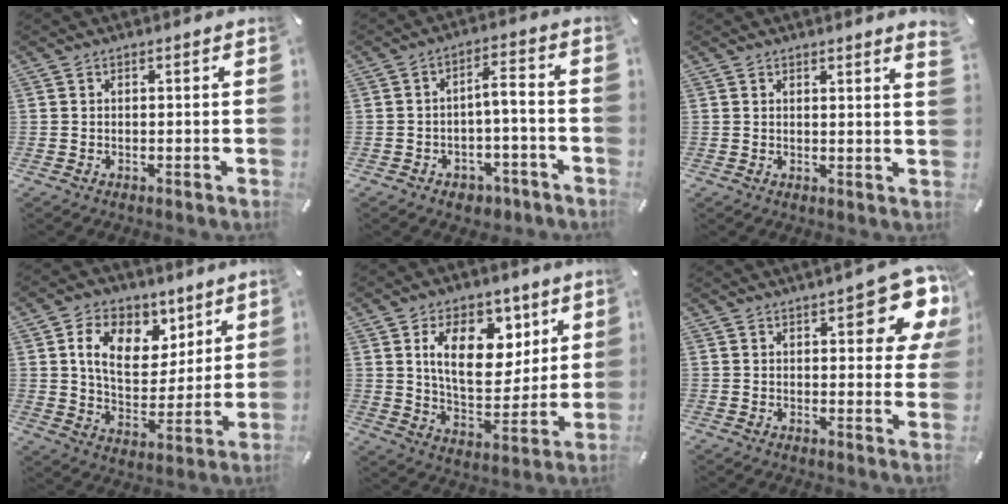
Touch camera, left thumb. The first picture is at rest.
{"total": 5.5, "force": [-2.6, 3.3, 3.5], "torque": [-0.058, 0.015, -0.047]}
{"total": 1.6, "force": [1.3, -0.2, 0.8], "torque": [-0.016, -0.006, 0.023]}
{"total": 13.3, "force": [6.3, 9.7, 6.6], "torque": [-0.101, -0.027, 0.115]}
{"total": 16.7, "force": [7.0, 10.5, 11.0], "torque": [-0.159, -0.020, 0.122]}
{"total": 13.1, "force": [7.2, 5.0, 9.8], "torque": [-0.113, -0.048, 0.118]}